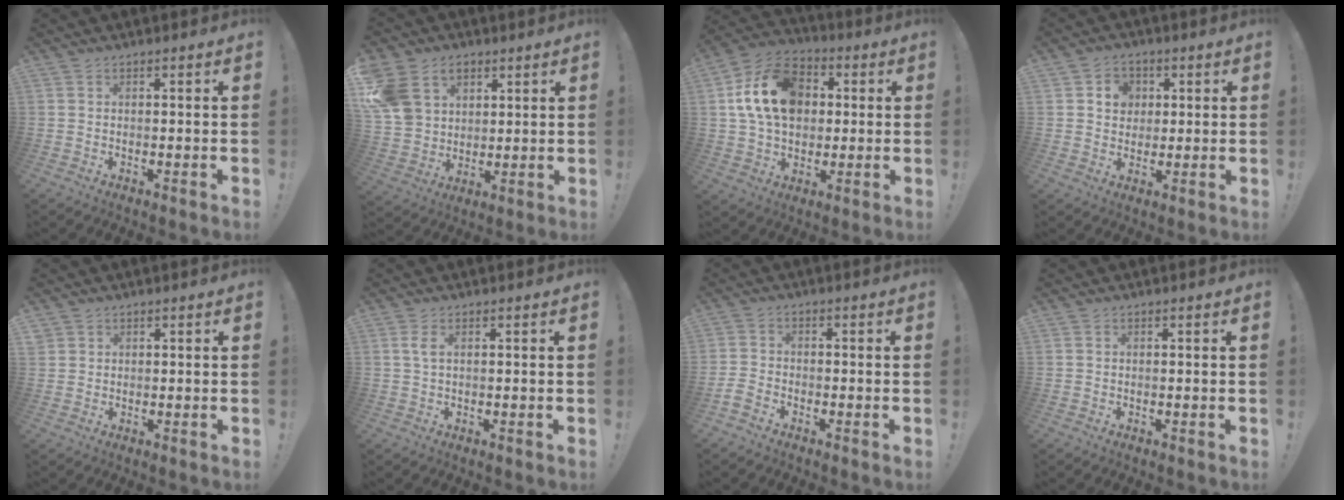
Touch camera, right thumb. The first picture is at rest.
{"total": 14.6, "force": [6.2, 11.4, 6.5], "torque": [-0.115, -0.021, 0.129]}
{"total": 18.5, "force": [3.6, 13.8, 11.8], "torque": [-0.192, 0.005, 0.071]}
{"total": 6.9, "force": [2.0, 6.2, 2.2], "torque": [-0.027, -0.005, 0.039]}
{"total": 1.7, "force": [1.2, 1.2, 0.1], "torque": [0.003, -0.007, 0.022]}
{"total": 2.1, "force": [0.8, 0.5, 1.9], "torque": [-0.030, 0.000, 0.012]}
{"total": 3.7, "force": [-2.6, 1.9, 1.8], "torque": [-0.044, 0.000, -0.049]}
{"total": 0.0}